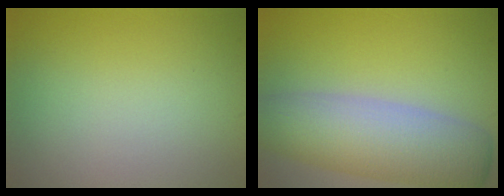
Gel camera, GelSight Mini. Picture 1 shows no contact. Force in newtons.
{"total": 8.3, "press": 8.3, "slide": 0.2}